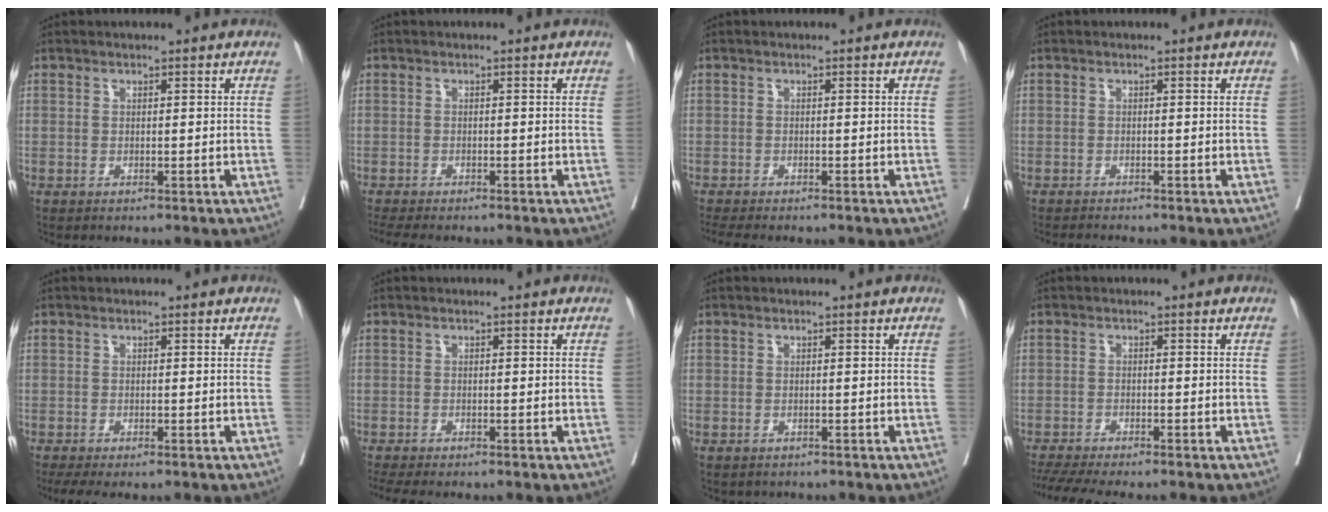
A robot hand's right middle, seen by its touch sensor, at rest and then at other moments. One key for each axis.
{"total": 6.0, "fx": -5.3, "fy": 1.0, "fz": 2.7, "tx": -0.036, "ty": -0.011, "tz": -0.081}
{"total": 4.9, "fx": -4.4, "fy": 0.7, "fz": 2.2, "tx": -0.028, "ty": -0.012, "tz": -0.068}
{"total": 1.6, "fx": -1.5, "fy": -0.5, "fz": 0.3, "tx": -0.004, "ty": -0.004, "tz": -0.025}
{"total": 4.8, "fx": -3.8, "fy": 1.1, "fz": 2.7, "tx": -0.039, "ty": -0.014, "tz": -0.059}
{"total": 4.8, "fx": -4.2, "fy": 0.8, "fz": 2.3, "tx": -0.031, "ty": -0.010, "tz": -0.067}
{"total": 1.0, "fx": -0.8, "fy": 0.5, "fz": -0.1, "tx": -0.009, "ty": 0.000, "tz": -0.012}
{"total": 10.3, "fx": -9.0, "fy": 0.7, "fz": 4.9, "tx": -0.066, "ty": -0.013, "tz": -0.136}